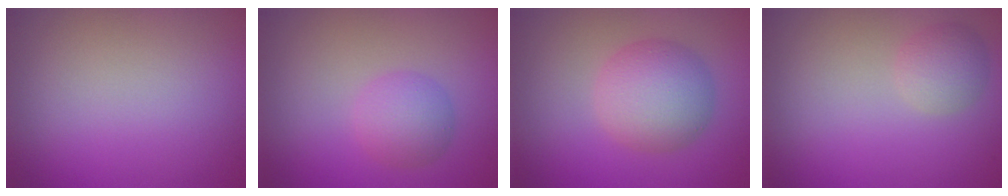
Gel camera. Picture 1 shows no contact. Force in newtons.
{"total": 2.8, "press": 2.8, "slide": 0.1}
{"total": 5.2, "press": 5.2, "slide": 0.0}
{"total": 2.1, "press": 2.1, "slide": 0.1}